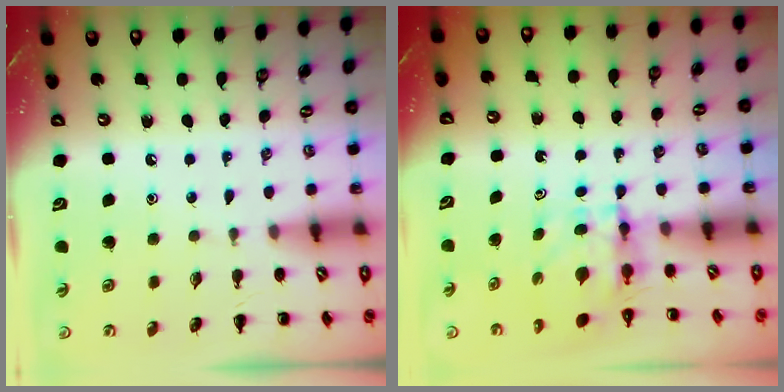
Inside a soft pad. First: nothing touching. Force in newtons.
{"total": 3.9, "press": 3.9, "slide": 0.3}